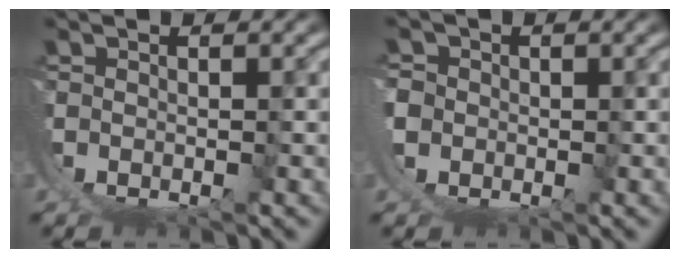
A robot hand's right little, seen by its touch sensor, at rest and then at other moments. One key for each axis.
{"total": 5.1, "fx": -0.6, "fy": 4.9, "fz": 1.3, "tx": -0.045, "ty": -0.018, "tz": -0.013}